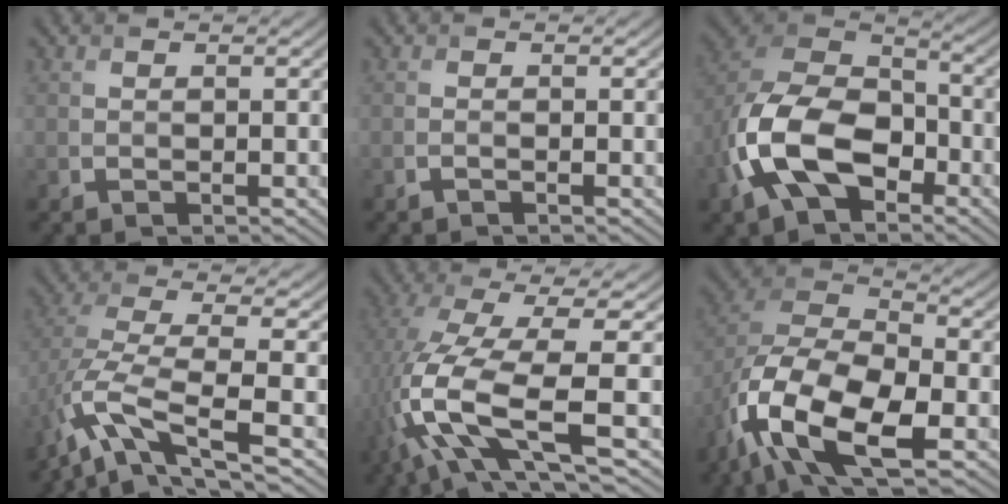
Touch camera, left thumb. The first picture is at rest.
{"total": 0.6, "force": [-0.4, 0.0, 0.4], "torque": [-0.010, 0.000, -0.009]}
{"total": 14.5, "force": [-5.7, 9.0, 9.9], "torque": [-0.232, -0.019, -0.123]}
{"total": 9.8, "force": [-4.6, 2.9, 8.2], "torque": [-0.185, -0.007, -0.095]}
{"total": 13.3, "force": [-2.8, 3.9, 12.4], "torque": [-0.272, -0.009, -0.045]}
{"total": 15.0, "force": [-7.4, 6.9, 11.1], "torque": [-0.248, -0.021, -0.147]}